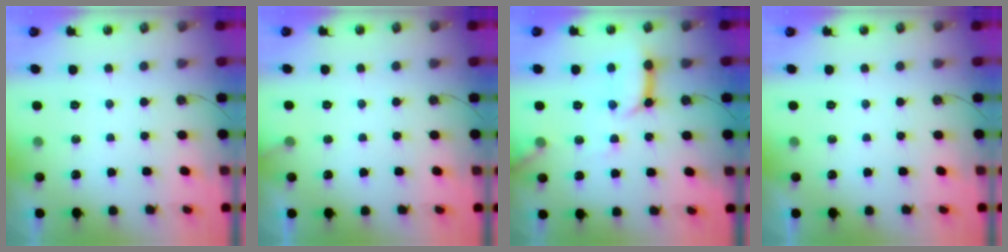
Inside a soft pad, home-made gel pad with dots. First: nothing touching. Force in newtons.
{"total": 4.5, "press": 4.5, "slide": 0.2}
{"total": 11.8, "press": 11.7, "slide": 1.3}
{"total": 0.0}